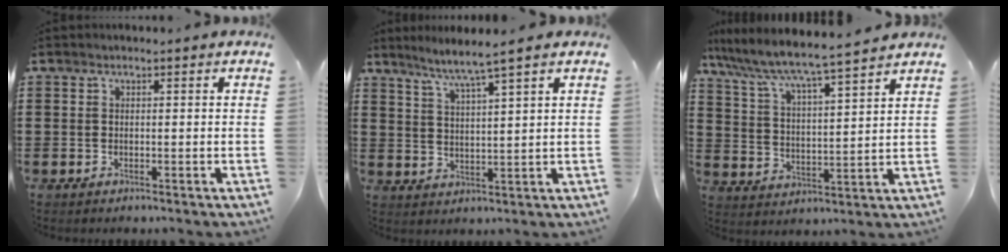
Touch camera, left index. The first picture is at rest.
{"total": 4.4, "force": [3.6, -1.1, 2.2], "torque": [-0.056, -0.022, 0.058]}
{"total": 5.4, "force": [5.0, -0.5, 2.0], "torque": [-0.066, -0.040, 0.075]}